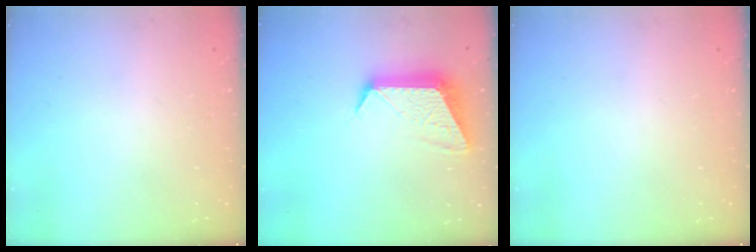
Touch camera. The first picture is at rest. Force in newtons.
{"total": 12.1, "press": 12.1, "slide": 1.0}
{"total": 0.0}